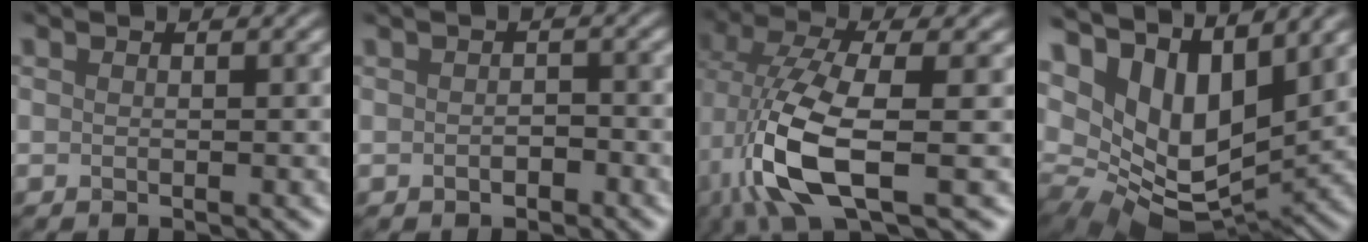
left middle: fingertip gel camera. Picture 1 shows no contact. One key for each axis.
{"total": 0.8, "fx": -0.7, "fy": 0.3, "fz": 0.3, "tx": -0.013, "ty": -0.004, "tz": -0.012}
{"total": 8.8, "fx": -1.5, "fy": 3.0, "fz": 8.1, "tx": -0.193, "ty": -0.003, "tz": -0.034}
{"total": 9.2, "fx": 5.4, "fy": 4.6, "fz": 5.9, "tx": -0.113, "ty": 0.003, "tz": 0.102}